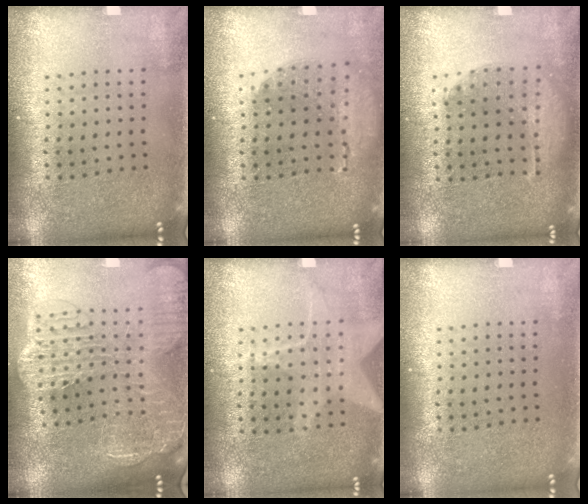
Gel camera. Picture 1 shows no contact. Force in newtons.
{"total": 1.1, "press": 1.1, "slide": 0.2}
{"total": 1.3, "press": 1.2, "slide": 0.4}
{"total": 3.1, "press": 2.6, "slide": 1.8}
{"total": 1.2, "press": 1.2, "slide": 0.1}
{"total": 0.0}